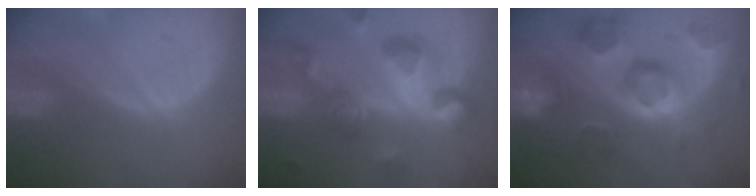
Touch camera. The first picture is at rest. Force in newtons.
{"total": 10.7, "press": 9.6, "slide": 4.7}
{"total": 11.4, "press": 10.1, "slide": 5.3}